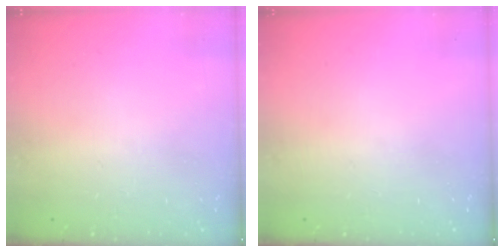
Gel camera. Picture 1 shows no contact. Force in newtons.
{"total": 0.0}